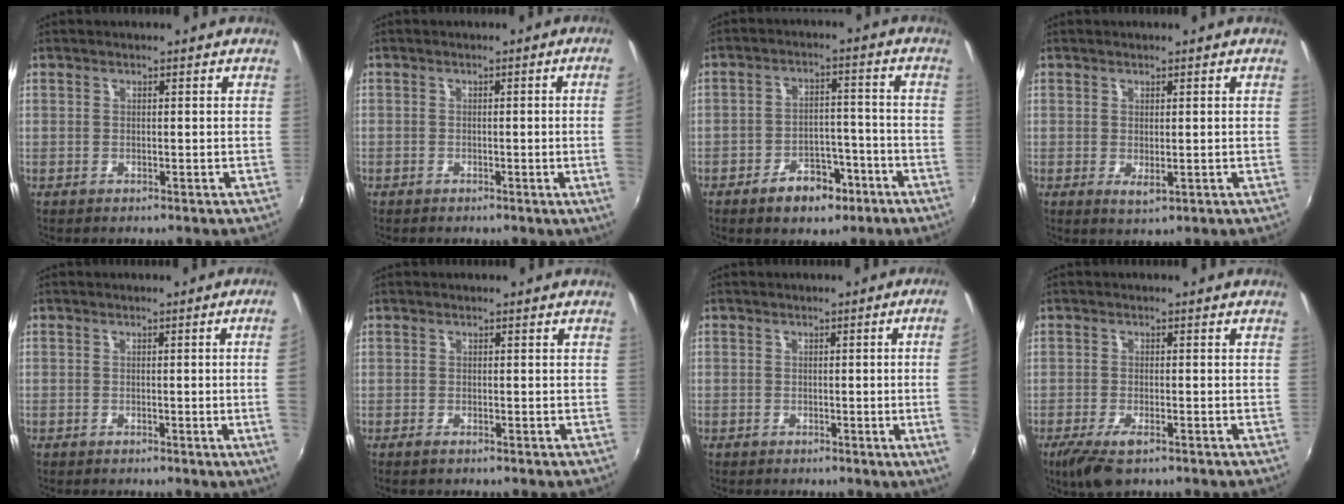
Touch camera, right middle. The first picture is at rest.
{"total": 3.1, "force": [-0.2, -1.5, 2.7], "torque": [-0.049, -0.010, 0.005]}
{"total": 8.1, "force": [-5.2, 4.6, 4.2], "torque": [-0.085, 0.019, -0.065]}
{"total": 1.8, "force": [0.1, 0.7, 1.6], "torque": [-0.027, -0.004, 0.003]}
{"total": 3.8, "force": [-0.2, -1.6, 3.5], "torque": [-0.058, -0.010, 0.003]}
{"total": 1.1, "force": [-0.9, 0.2, 0.6], "torque": [-0.013, -0.005, -0.018]}
{"total": 6.0, "force": [-0.3, -1.4, 5.8], "torque": [-0.075, -0.011, -0.001]}
{"total": 6.2, "force": [-3.9, 2.1, 4.3], "torque": [-0.104, -0.023, -0.072]}